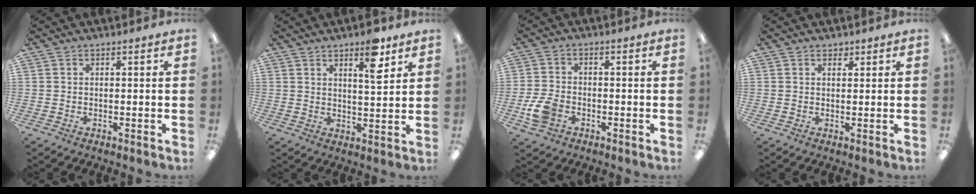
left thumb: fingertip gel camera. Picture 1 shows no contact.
{"total": 8.4, "force": [5.5, 2.7, 5.7], "torque": [-0.070, -0.032, 0.085]}
{"total": 6.5, "force": [-2.6, 4.5, 3.9], "torque": [-0.083, 0.010, -0.046]}
{"total": 1.5, "force": [1.3, 0.7, 0.3], "torque": [0.001, -0.005, 0.022]}